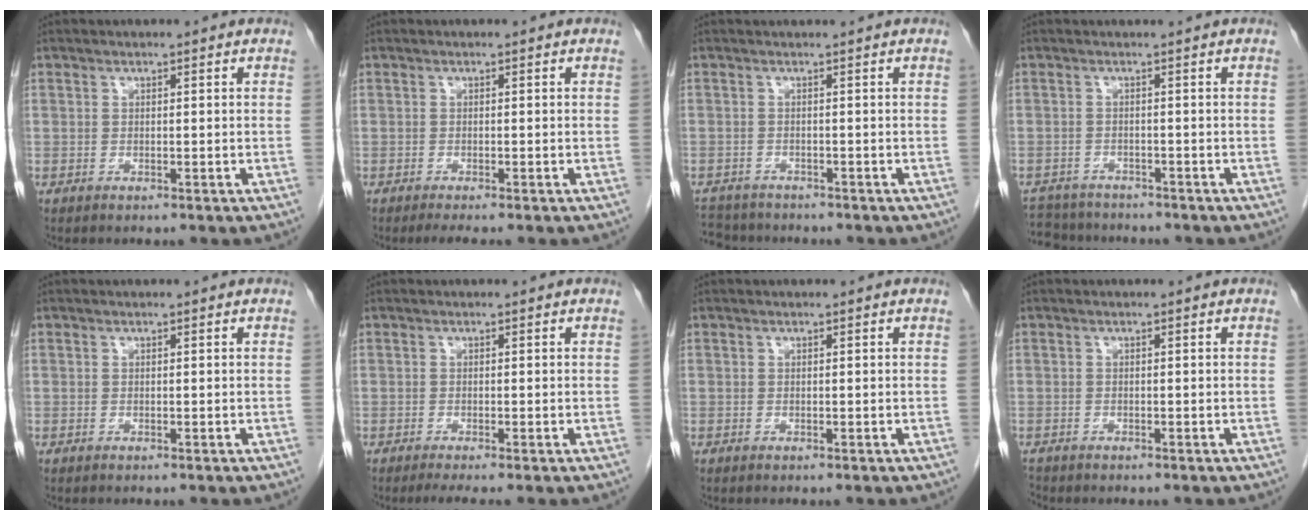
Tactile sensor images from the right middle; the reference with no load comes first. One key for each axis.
{"total": 2.0, "fx": -1.6, "fy": 0.0, "fz": 1.2, "tx": -0.020, "ty": -0.006, "tz": -0.025}
{"total": 5.1, "fx": -4.3, "fy": 1.9, "fz": 2.1, "tx": -0.031, "ty": 0.018, "tz": -0.059}
{"total": 6.5, "fx": -5.8, "fy": 2.5, "fz": 1.6, "tx": -0.023, "ty": 0.012, "tz": -0.080}
{"total": 0.0}
{"total": 2.1, "fx": -1.5, "fy": -0.1, "fz": 1.5, "tx": -0.026, "ty": -0.008, "tz": -0.027}
{"total": 0.0}
{"total": 2.2, "fx": -2.1, "fy": 0.7, "fz": 0.0, "tx": -0.003, "ty": -0.007, "tz": -0.037}